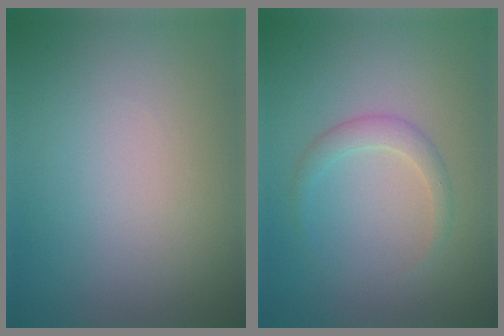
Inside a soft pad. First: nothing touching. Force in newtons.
{"total": 1.7, "press": 1.7, "slide": 0.1}